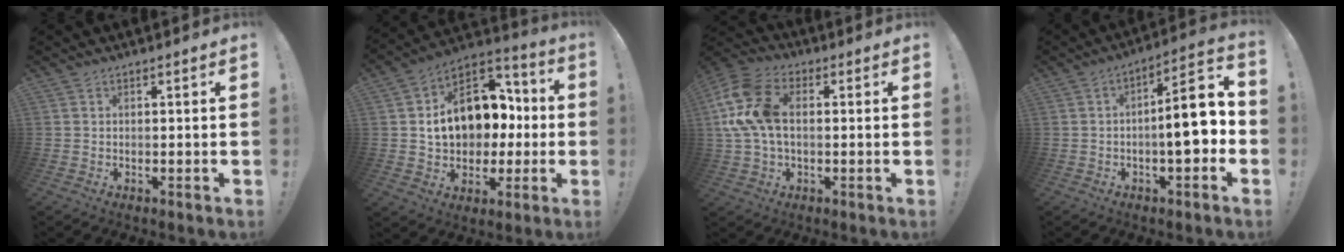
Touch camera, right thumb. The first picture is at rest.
{"total": 17.1, "force": [1.9, 13.0, 10.9], "torque": [-0.164, -0.002, 0.052]}
{"total": 15.7, "force": [1.7, 10.2, 11.8], "torque": [-0.243, 0.007, 0.035]}
{"total": 12.6, "force": [-1.9, 3.2, 12.0], "torque": [-0.176, 0.008, -0.036]}